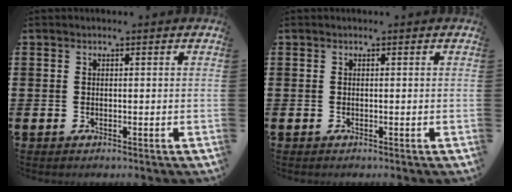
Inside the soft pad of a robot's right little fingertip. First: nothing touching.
{"total": 0.0}